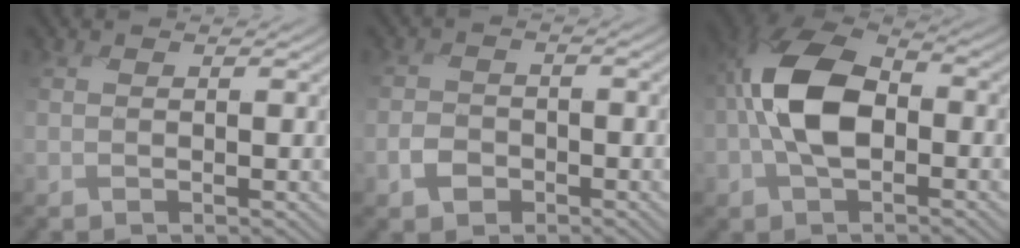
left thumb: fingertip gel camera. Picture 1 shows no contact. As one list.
[{"total": 2.9, "force": [-2.3, 1.7, 0.3], "torque": [-0.002, -0.002, -0.054]}, {"total": 11.0, "force": [-1.5, 6.8, 8.6], "torque": [-0.195, 0.019, -0.048]}]